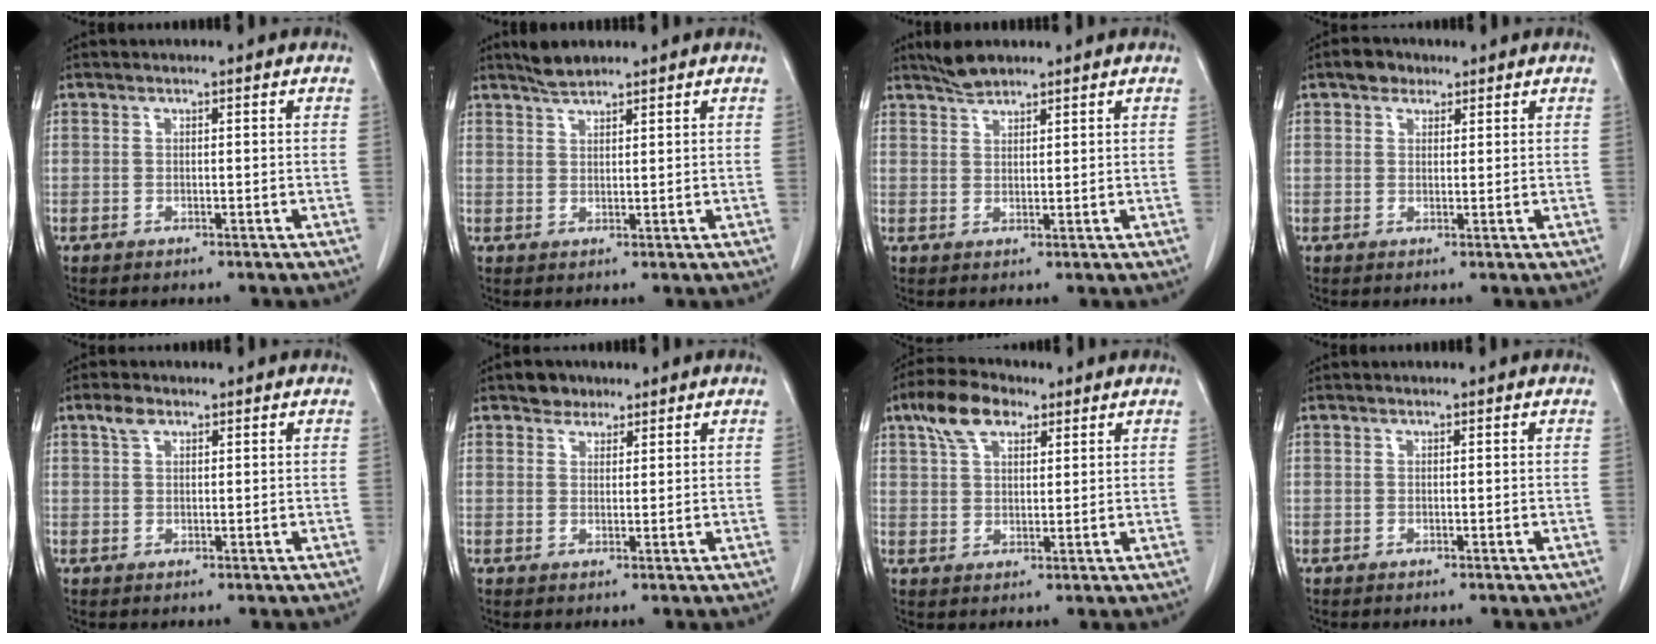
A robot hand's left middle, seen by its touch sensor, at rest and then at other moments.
{"total": 2.9, "force": [2.7, 0.3, 1.0], "torque": [-0.024, 0.004, 0.051]}
{"total": 3.2, "force": [3.0, 0.5, 1.0], "torque": [-0.024, 0.005, 0.057]}
{"total": 2.7, "force": [1.8, 1.8, 0.9], "torque": [-0.016, 0.009, 0.026]}
{"total": 2.0, "force": [1.3, 1.0, 1.2], "torque": [-0.028, 0.008, 0.026]}
{"total": 2.6, "force": [2.0, 1.7, 0.4], "torque": [-0.006, 0.004, 0.030]}
{"total": 7.4, "force": [4.4, 3.6, 4.8], "torque": [-0.096, 0.023, 0.082]}
{"total": 0.0}